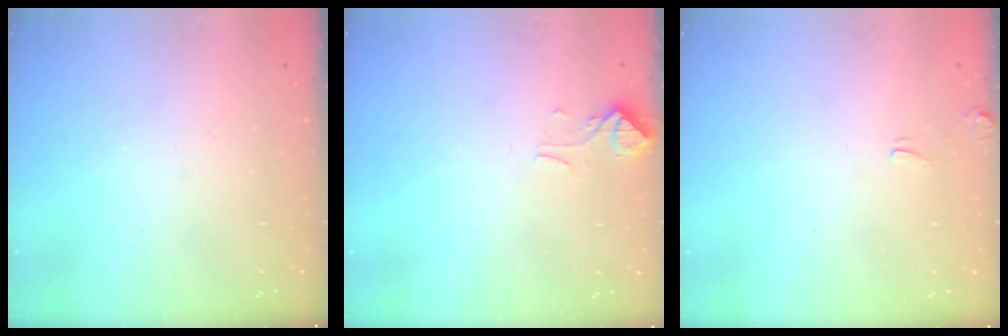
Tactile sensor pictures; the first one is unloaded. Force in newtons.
{"total": 2.6, "press": 2.5, "slide": 0.6}
{"total": 2.6, "press": 2.5, "slide": 0.2}